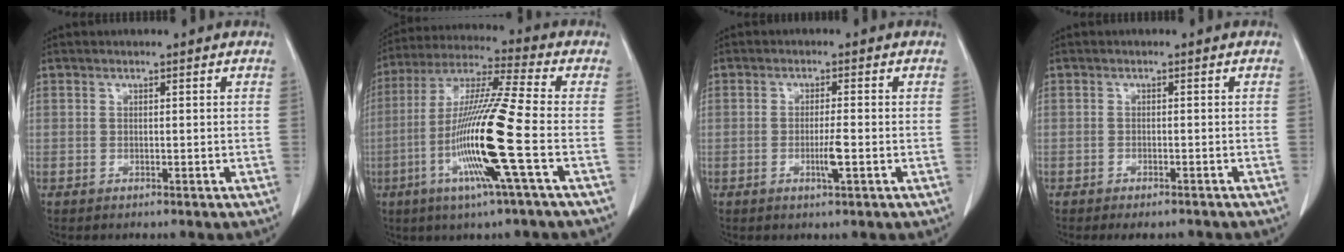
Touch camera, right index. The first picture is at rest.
{"total": 16.4, "force": [-4.5, -1.3, 15.7], "torque": [-0.315, -0.016, -0.097]}
{"total": 3.0, "force": [-0.9, 0.0, 2.9], "torque": [-0.055, -0.005, -0.016]}
{"total": 3.4, "force": [-2.9, 1.1, 1.3], "torque": [-0.012, -0.004, -0.037]}